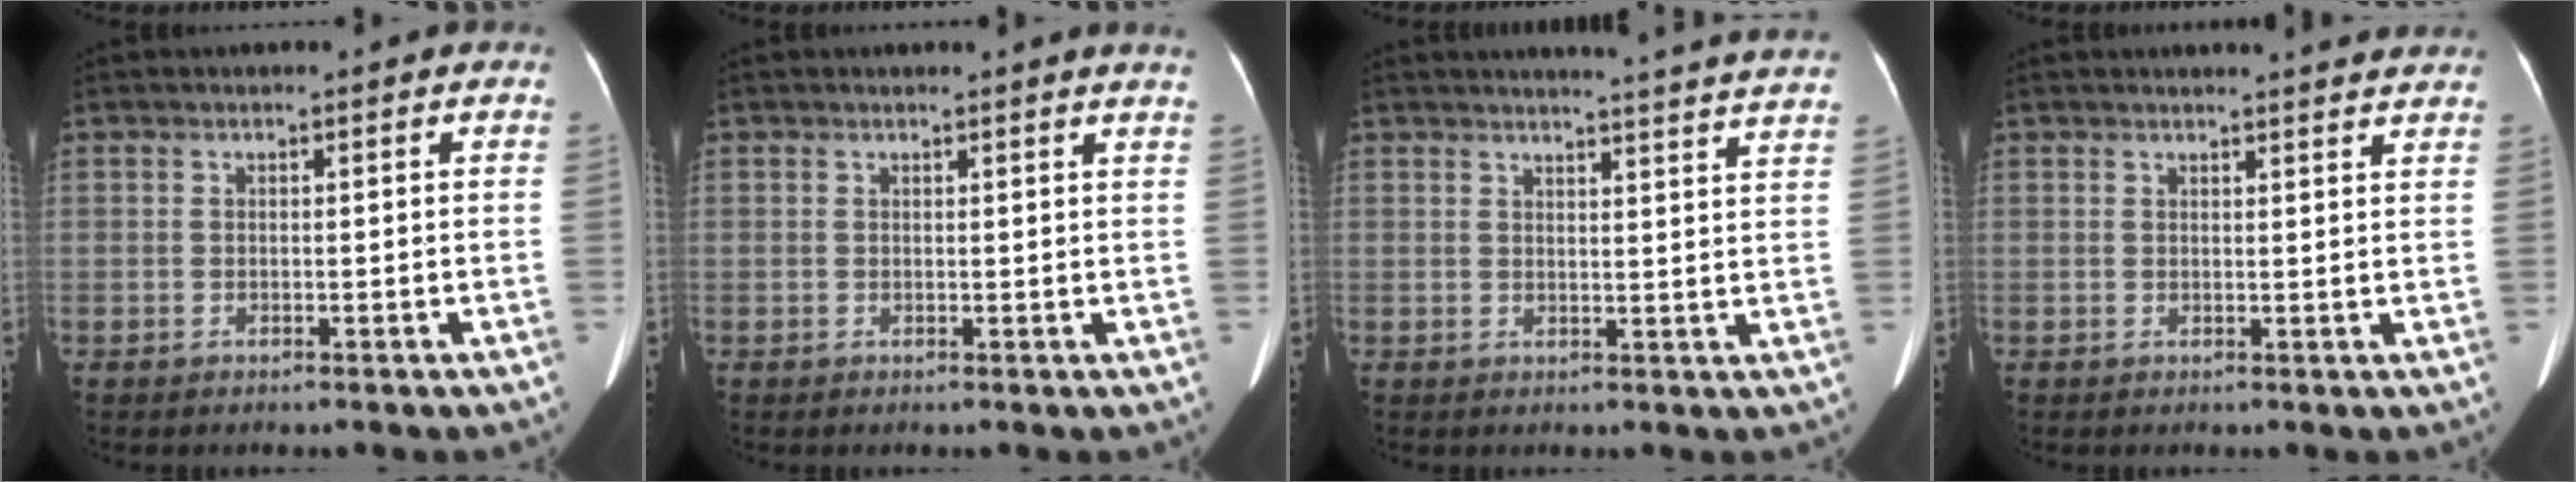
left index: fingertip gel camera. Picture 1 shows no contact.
{"total": 2.8, "force": [2.6, -0.5, 0.9], "torque": [-0.014, -0.009, 0.015]}
{"total": 15.8, "force": [15.2, -1.0, 4.1], "torque": [-0.053, -0.068, 0.158]}
{"total": 8.1, "force": [7.8, 0.3, 2.3], "torque": [-0.021, -0.001, 0.067]}